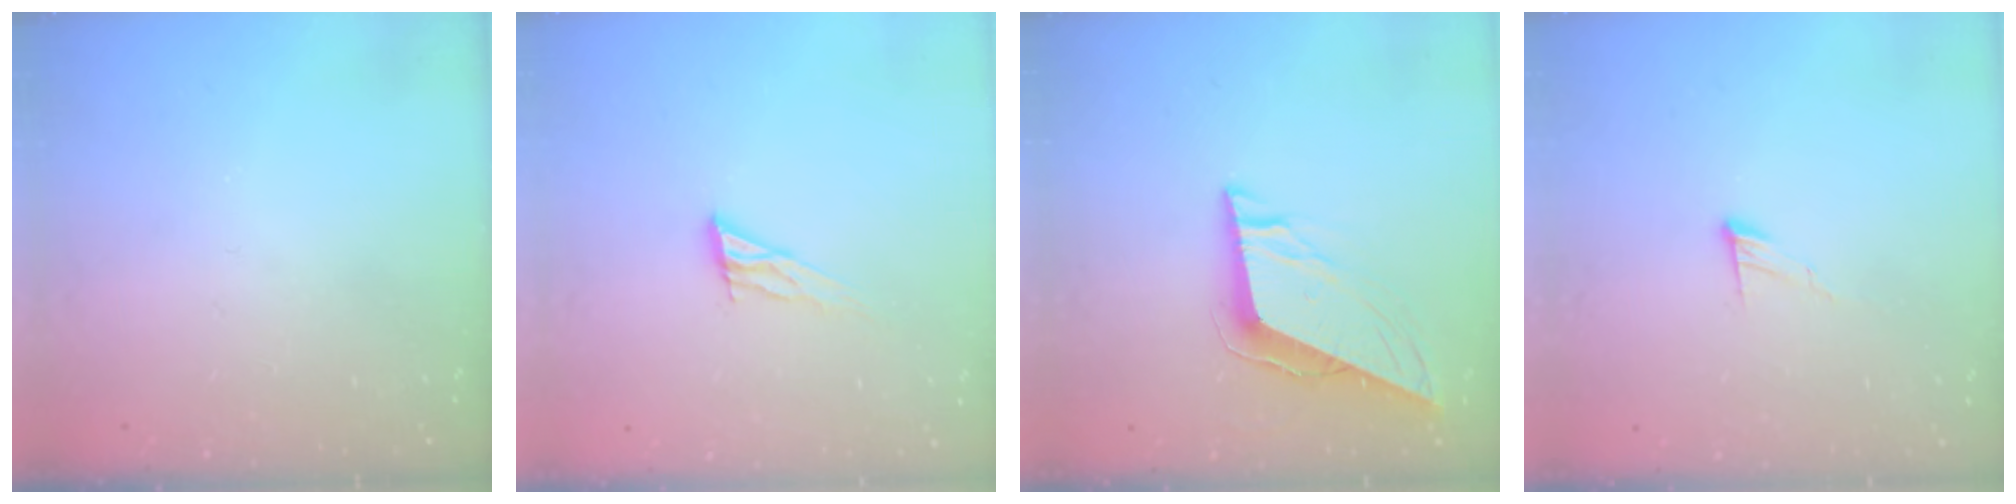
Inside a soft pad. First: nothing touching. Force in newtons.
{"total": 7.5, "press": 7.5, "slide": 0.3}
{"total": 9.0, "press": 8.9, "slide": 1.5}
{"total": 6.5, "press": 6.5, "slide": 0.5}